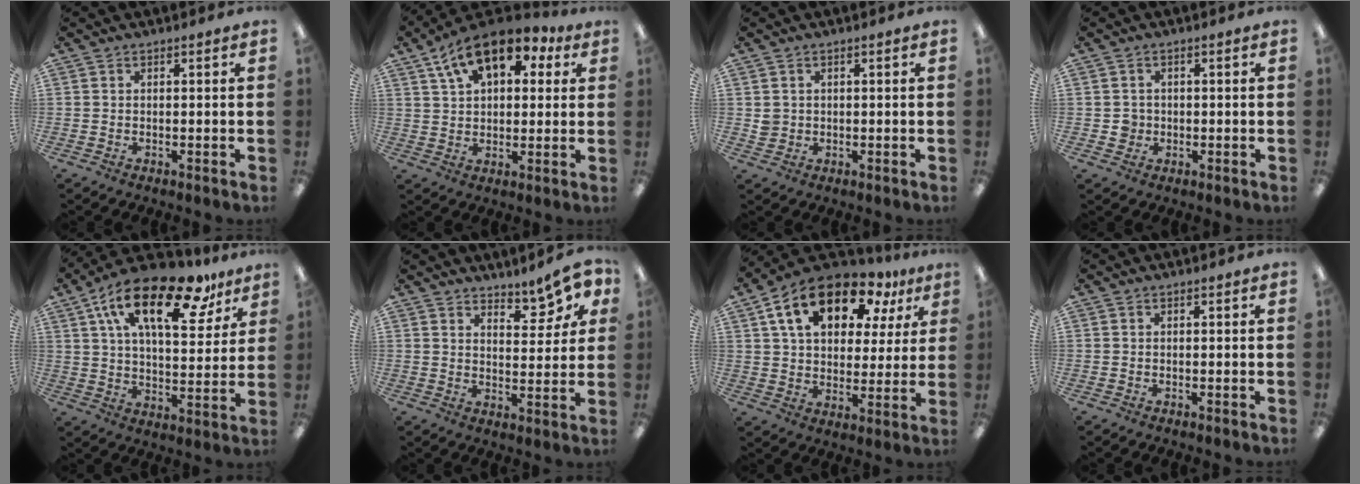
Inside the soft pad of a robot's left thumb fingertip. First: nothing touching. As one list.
[{"total": 14.0, "force": [7.6, 7.7, 8.9], "torque": [-0.149, -0.017, 0.137]}, {"total": 2.2, "force": [0.4, 2.1, 0.6], "torque": [-0.013, 0.004, 0.007]}, {"total": 2.3, "force": [-0.2, 2.2, 0.5], "torque": [-0.012, 0.005, -0.006]}, {"total": 21.6, "force": [12.3, 9.4, 15.1], "torque": [-0.248, -0.052, 0.204]}, {"total": 8.3, "force": [6.9, 2.7, 3.8], "torque": [-0.030, -0.055, 0.117]}, {"total": 17.7, "force": [10.1, 9.9, 10.8], "torque": [-0.178, -0.032, 0.174]}, {"total": 0.0}]